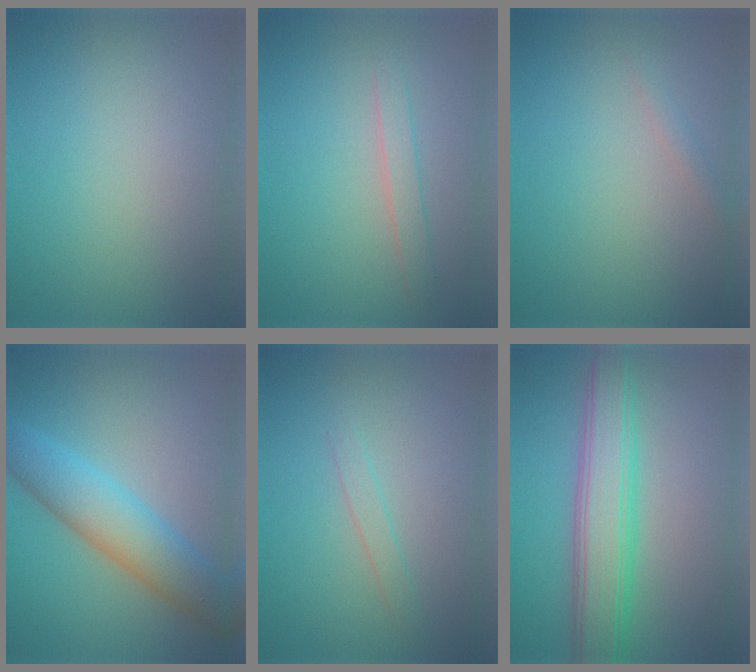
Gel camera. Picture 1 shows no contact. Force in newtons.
{"total": 1.5, "press": 1.5, "slide": 0.0}
{"total": 0.7, "press": 0.7, "slide": 0.0}
{"total": 6.6, "press": 6.6, "slide": 0.1}
{"total": 1.1, "press": 1.1, "slide": 0.1}
{"total": 6.3, "press": 6.2, "slide": 0.3}